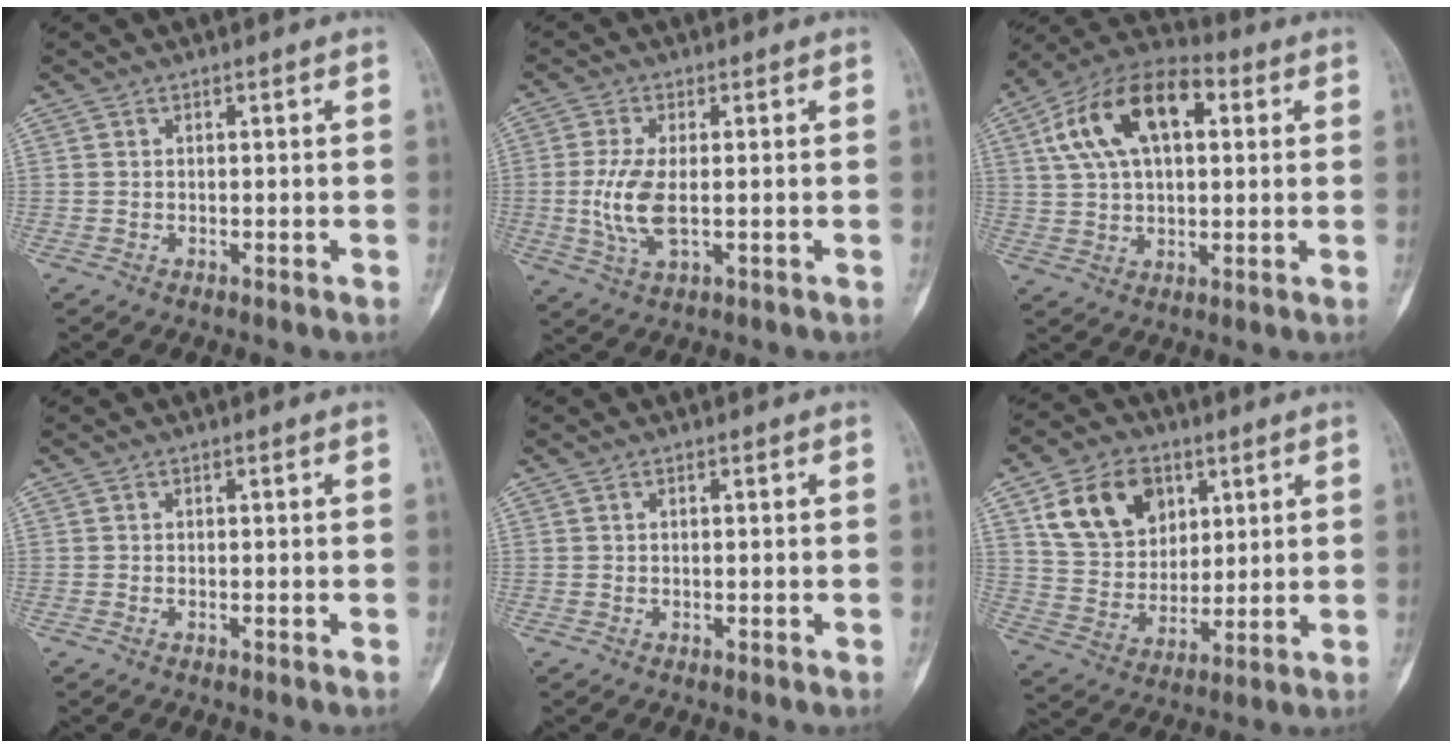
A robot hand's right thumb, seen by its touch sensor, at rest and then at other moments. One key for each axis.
{"total": 7.5, "fx": -0.6, "fy": 3.1, "fz": 6.8, "tx": -0.154, "ty": -0.007, "tz": -0.009}
{"total": 17.4, "fx": 5.2, "fy": 9.7, "fz": 13.5, "tx": -0.229, "ty": 0.023, "tz": 0.084}
{"total": 0.0}
{"total": 0.0}
{"total": 14.9, "fx": 6.3, "fy": 10.9, "fz": 7.9, "tx": -0.105, "ty": -0.016, "tz": 0.120}